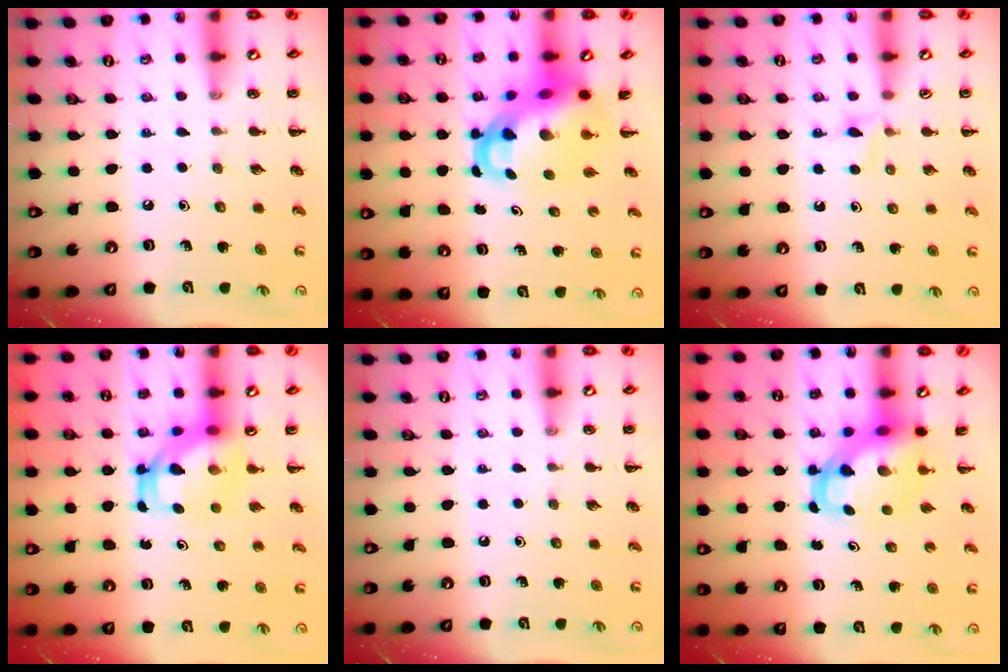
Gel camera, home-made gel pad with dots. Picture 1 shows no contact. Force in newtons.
{"total": 8.8, "press": 8.5, "slide": 2.4}
{"total": 3.0, "press": 2.8, "slide": 1.2}
{"total": 5.8, "press": 5.7, "slide": 1.1}
{"total": 0.0}
{"total": 5.5, "press": 5.3, "slide": 1.4}